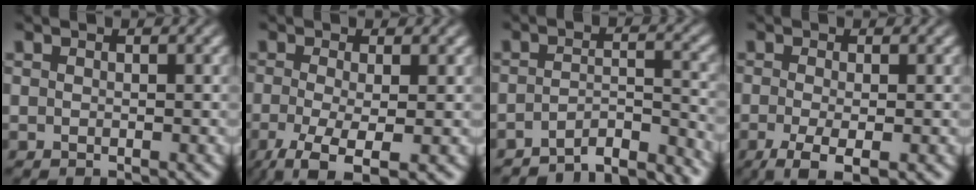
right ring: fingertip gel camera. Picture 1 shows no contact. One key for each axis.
{"total": 7.4, "fx": -5.1, "fy": 2.7, "fz": 4.6, "tx": -0.106, "ty": -0.056, "tz": -0.056}
{"total": 7.0, "fx": -6.5, "fy": 1.5, "fz": 2.1, "tx": -0.025, "ty": -0.028, "tz": -0.099}
{"total": 5.1, "fx": -3.2, "fy": 1.9, "fz": 3.5, "tx": -0.075, "ty": -0.033, "tz": -0.037}